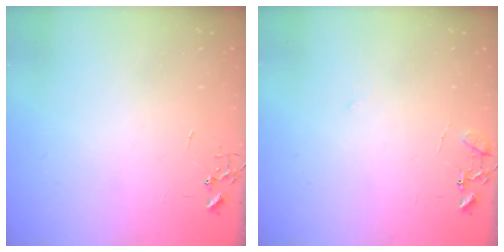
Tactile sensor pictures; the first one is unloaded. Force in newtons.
{"total": 8.7, "press": 8.7, "slide": 0.8}